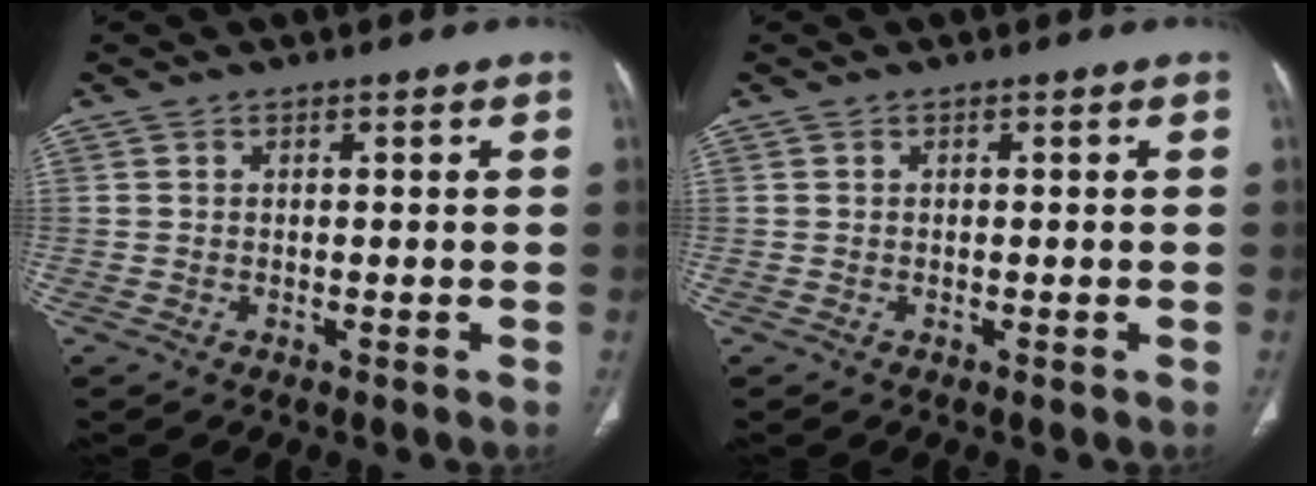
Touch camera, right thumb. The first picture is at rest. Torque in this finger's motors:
{"motor_torque": [0.04, 0.20, -0.41, 0.28, 0.08]}